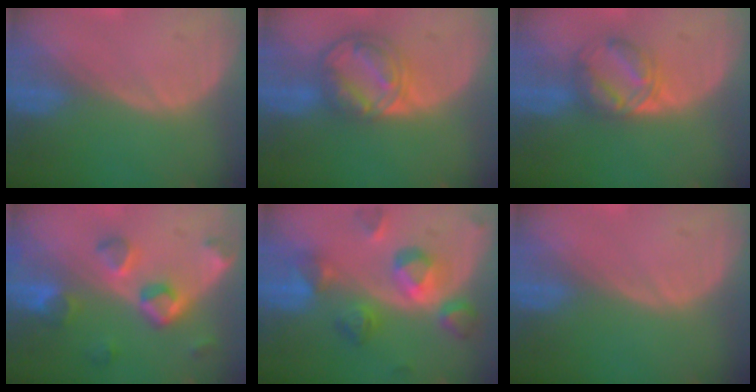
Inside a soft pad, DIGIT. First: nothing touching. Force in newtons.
{"total": 8.3, "press": 7.0, "slide": 4.4}
{"total": 5.8, "press": 5.6, "slide": 1.2}
{"total": 7.8, "press": 7.1, "slide": 3.1}
{"total": 8.5, "press": 8.5, "slide": 0.4}
{"total": 0.0}